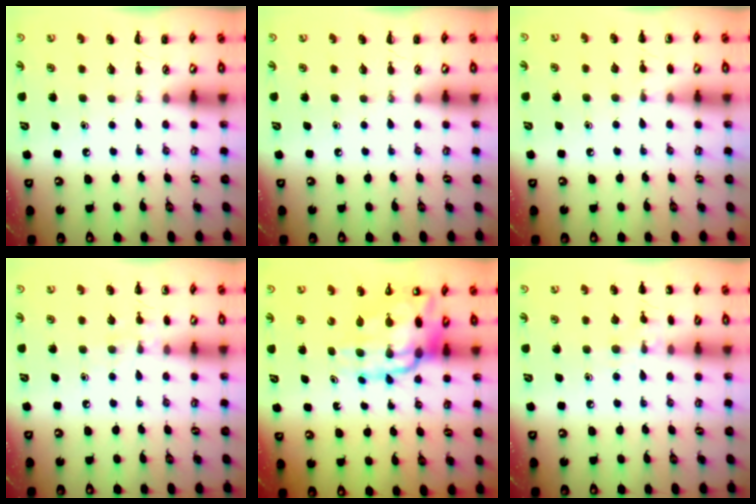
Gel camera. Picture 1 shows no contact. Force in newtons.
{"total": 0.0}
{"total": 4.7, "press": 4.5, "slide": 1.5}
{"total": 6.5, "press": 6.3, "slide": 1.8}
{"total": 15.3, "press": 14.7, "slide": 4.2}
{"total": 7.0, "press": 6.7, "slide": 1.9}